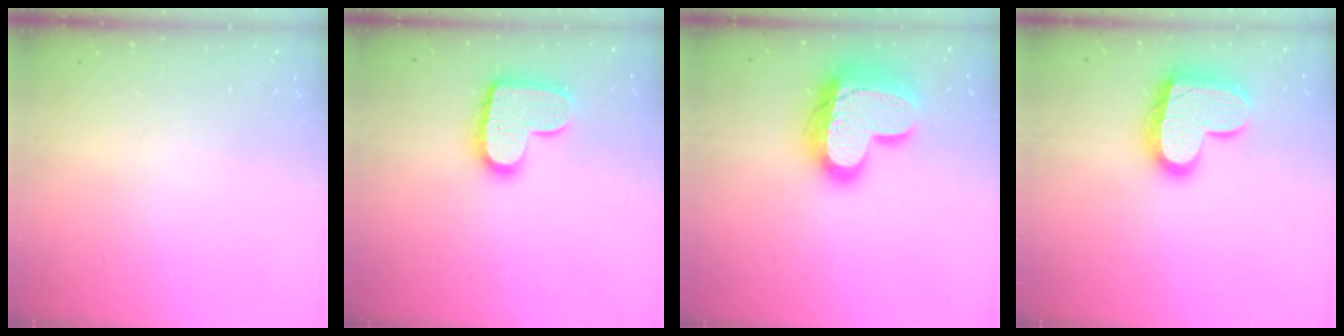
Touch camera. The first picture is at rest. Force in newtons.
{"total": 15.5, "press": 15.4, "slide": 1.0}
{"total": 21.7, "press": 21.6, "slide": 1.9}
{"total": 18.3, "press": 18.3, "slide": 1.2}